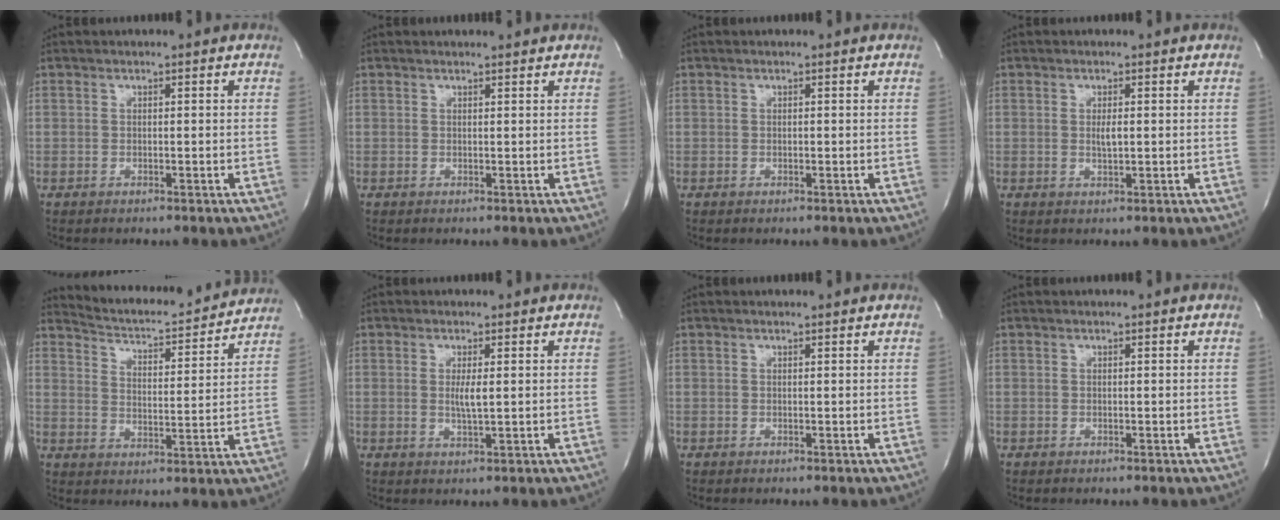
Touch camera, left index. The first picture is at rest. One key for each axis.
{"total": 1.4, "fx": 1.4, "fy": -0.2, "fz": 0.0, "tx": -0.009, "ty": -0.001, "tz": 0.018}
{"total": 0.0}
{"total": 1.7, "fx": 0.2, "fy": 0.4, "fz": 1.6, "tx": -0.033, "ty": -0.002, "tz": 0.005}
{"total": 14.1, "fx": 13.7, "fy": 1.4, "fz": 3.0, "tx": -0.049, "ty": -0.013, "tz": 0.188}
{"total": 2.5, "fx": 0.3, "fy": 0.2, "fz": 2.4, "tx": -0.052, "ty": -0.004, "tz": 0.007}
{"total": 0.8, "fx": 0.8, "fy": -0.1, "fz": 0.0, "tx": -0.006, "ty": -0.002, "tz": 0.008}
{"total": 0.0}